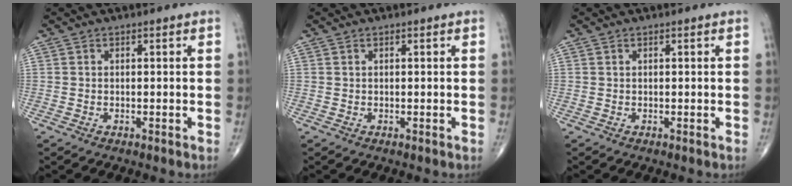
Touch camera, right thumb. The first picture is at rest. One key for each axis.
{"total": 0.0}
{"total": 0.0}